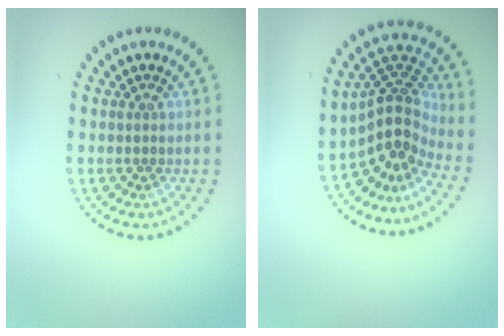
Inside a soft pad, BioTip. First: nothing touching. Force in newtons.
{"total": 4.2, "press": 2.8, "slide": 3.1}